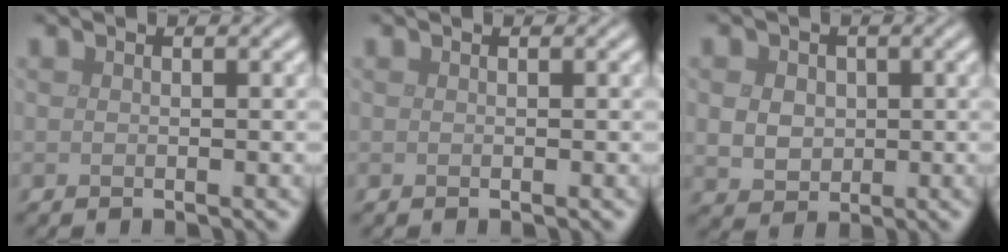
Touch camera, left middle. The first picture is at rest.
{"total": 0.0}
{"total": 4.1, "force": [0.6, 3.4, 2.2], "torque": [-0.039, 0.013, -0.002]}